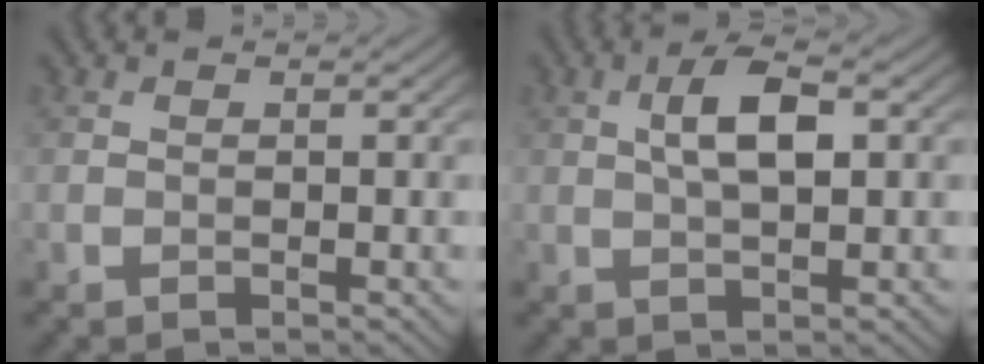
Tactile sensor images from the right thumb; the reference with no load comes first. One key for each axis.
{"total": 5.3, "fx": 1.0, "fy": 1.9, "fz": 4.8, "tx": -0.098, "ty": 0.007, "tz": 0.019}